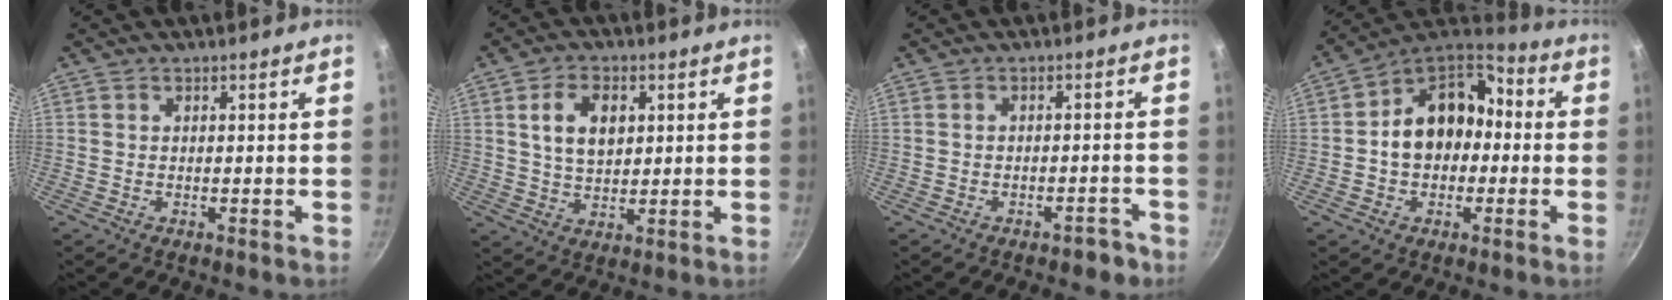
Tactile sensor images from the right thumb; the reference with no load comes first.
{"total": 8.2, "force": [2.3, 5.3, 5.9], "torque": [-0.086, -0.007, 0.042]}
{"total": 3.1, "force": [-2.2, 1.5, 1.4], "torque": [-0.003, 0.032, -0.012]}
{"total": 15.7, "force": [-0.2, 11.9, 10.4], "torque": [-0.130, 0.047, -0.019]}